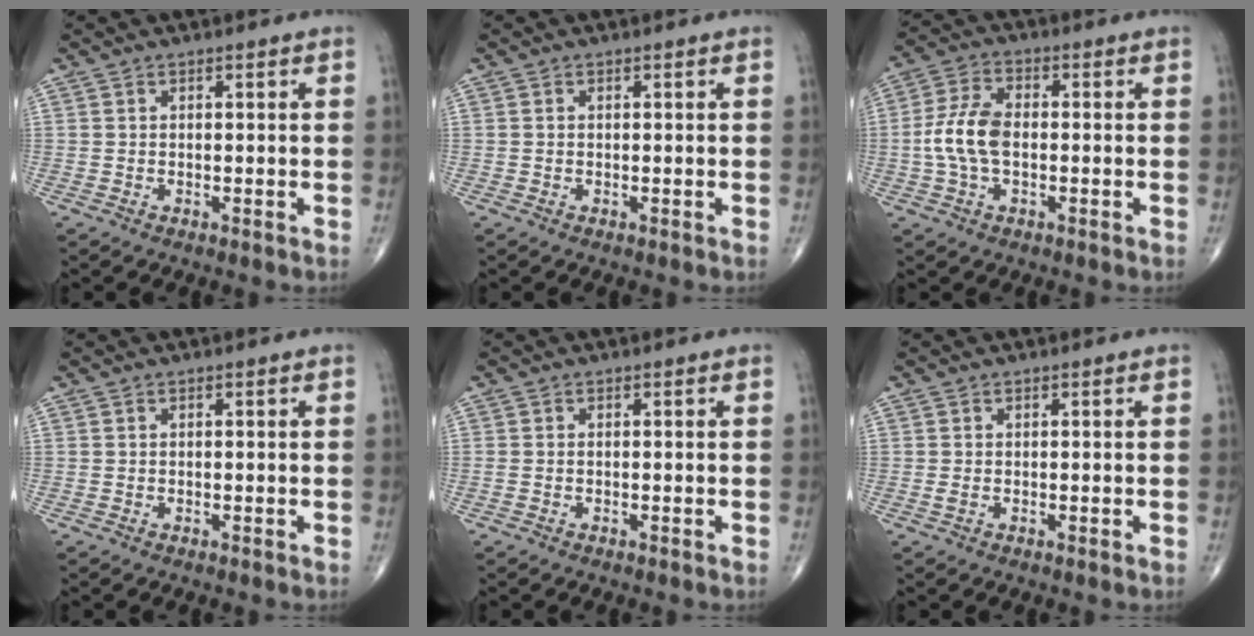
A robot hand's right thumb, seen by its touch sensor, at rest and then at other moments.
{"total": 0.0}
{"total": 8.6, "force": [-0.8, 4.8, 7.0], "torque": [-0.152, 0.019, -0.021]}
{"total": 0.0}
{"total": 0.7, "force": [-0.1, 0.4, 0.5], "torque": [-0.019, 0.005, 0.002]}
{"total": 0.8, "force": [0.0, 0.2, 0.7], "torque": [-0.016, -0.001, 0.001]}